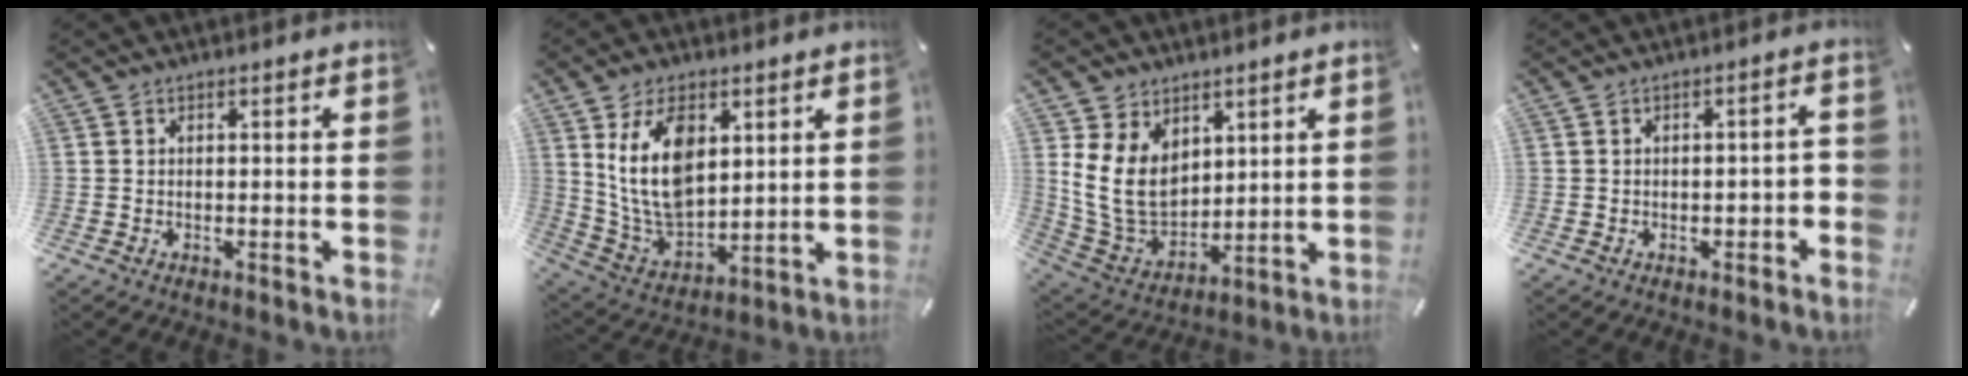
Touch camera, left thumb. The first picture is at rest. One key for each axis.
{"total": 15.4, "fx": 5.4, "fy": 9.3, "fz": 11.1, "tx": -0.230, "ty": -0.016, "tz": 0.096}
{"total": 13.4, "fx": 3.7, "fy": 10.5, "fz": 7.4, "tx": -0.170, "ty": -0.023, "tz": 0.073}
{"total": 2.3, "fx": -1.4, "fy": 1.3, "fz": 1.3, "tx": -0.021, "ty": 0.008, "tz": -0.028}